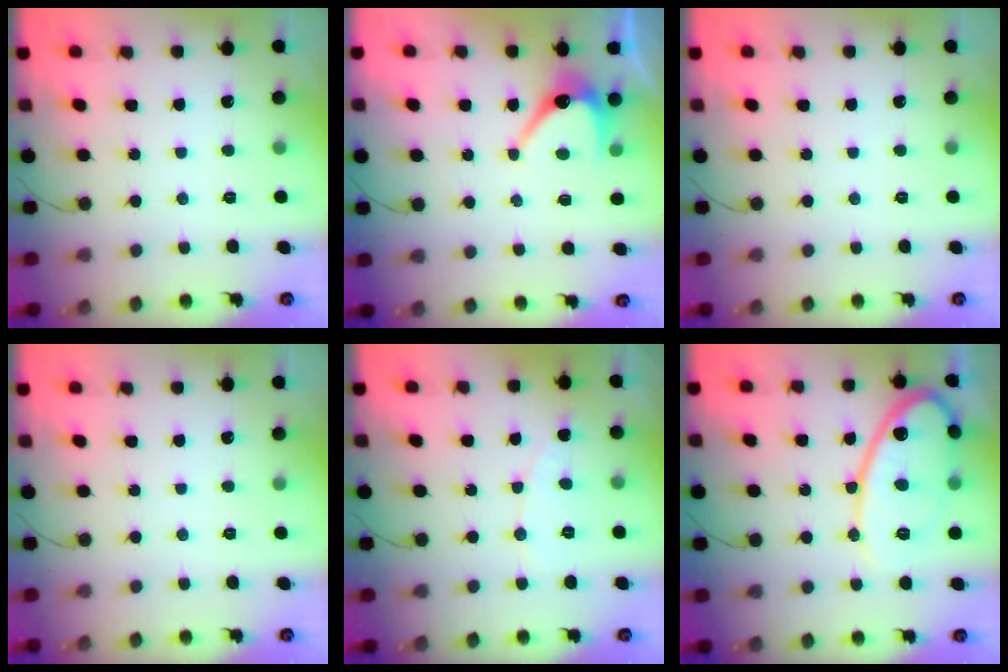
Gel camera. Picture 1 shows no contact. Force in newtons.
{"total": 6.9, "press": 6.9, "slide": 0.2}
{"total": 0.0}
{"total": 0.0}
{"total": 3.3, "press": 3.3, "slide": 0.3}
{"total": 15.6, "press": 15.5, "slide": 1.2}